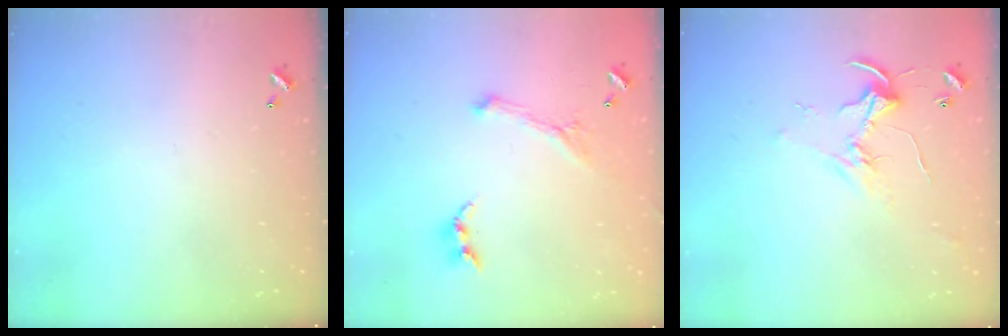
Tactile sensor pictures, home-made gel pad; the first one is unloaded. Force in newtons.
{"total": 1.6, "press": 1.5, "slide": 0.4}
{"total": 2.5, "press": 2.5, "slide": 0.2}